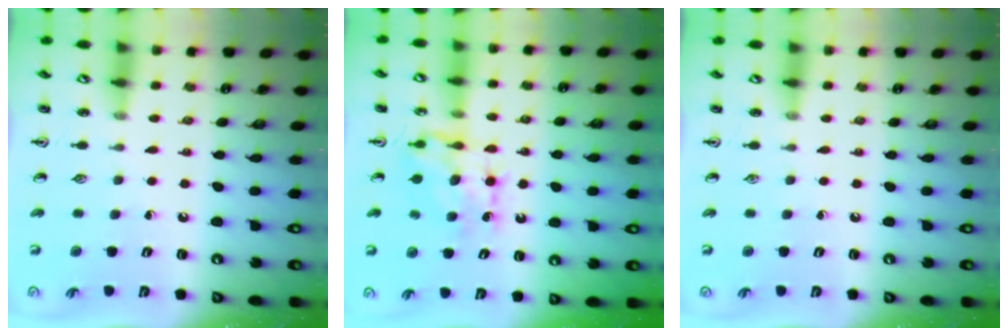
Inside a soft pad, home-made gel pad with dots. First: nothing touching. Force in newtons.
{"total": 7.5, "press": 7.5, "slide": 0.5}
{"total": 0.0}